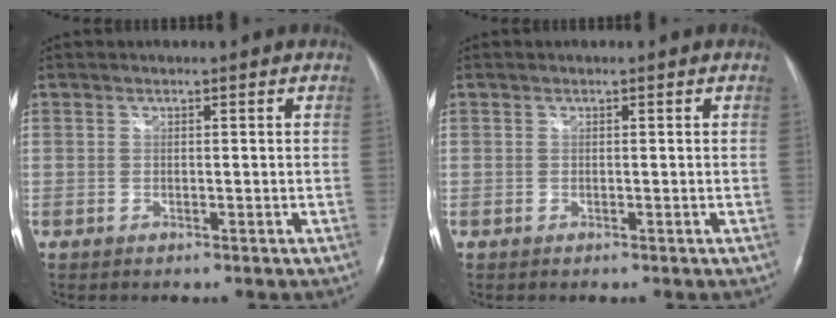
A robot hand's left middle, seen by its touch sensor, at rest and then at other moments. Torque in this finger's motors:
{"motor_torque": [0.00, 0.00, 0.00, 0.00]}